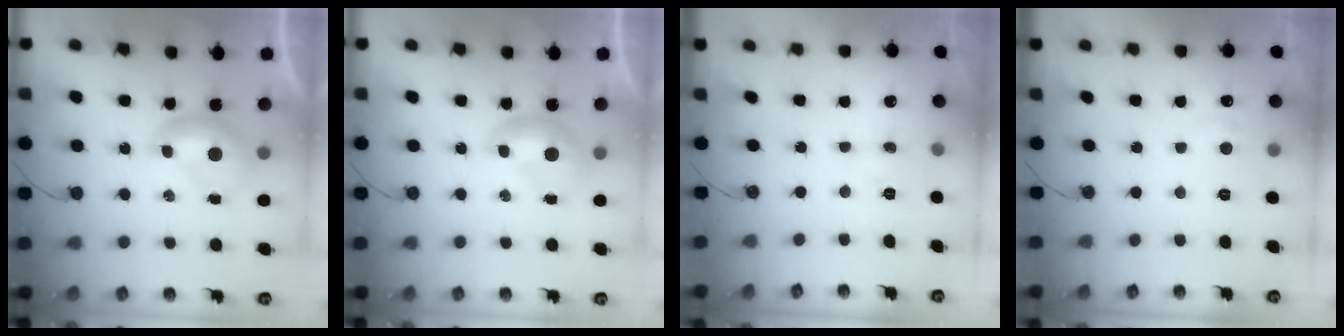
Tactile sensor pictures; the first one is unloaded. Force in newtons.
{"total": 0.0}
{"total": 1.3, "press": 1.2, "slide": 0.4}
{"total": 0.9, "press": 0.3, "slide": 0.8}